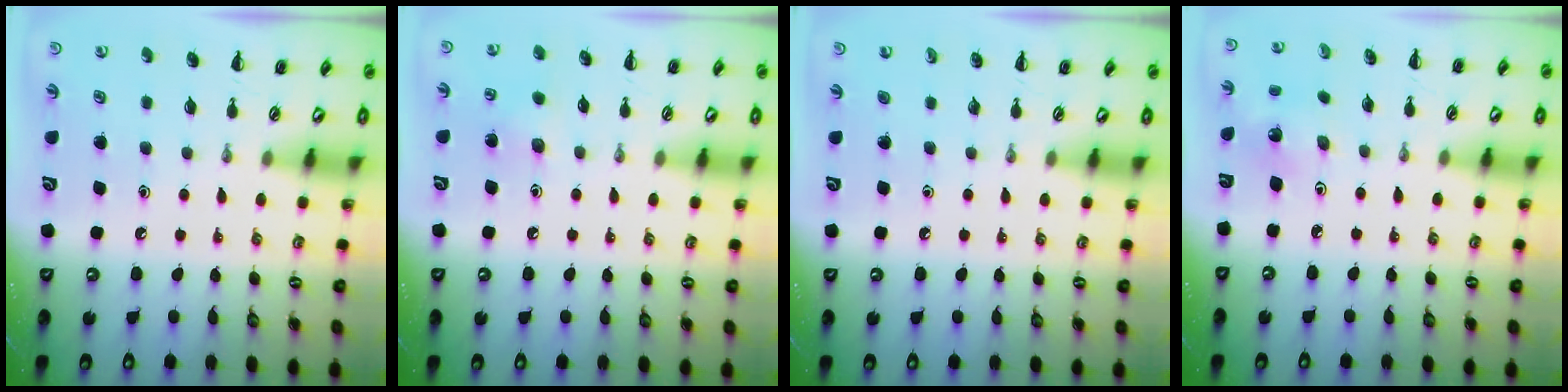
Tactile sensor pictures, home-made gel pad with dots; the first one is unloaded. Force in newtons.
{"total": 6.3, "press": 6.1, "slide": 1.8}
{"total": 0.0}
{"total": 1.8, "press": 1.6, "slide": 0.7}